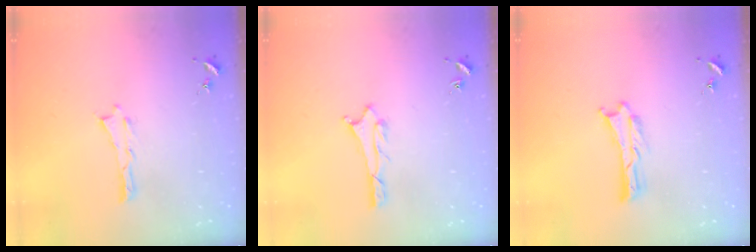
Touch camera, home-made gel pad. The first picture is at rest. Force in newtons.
{"total": 0.7, "press": 0.7, "slide": 0.2}
{"total": 0.0}